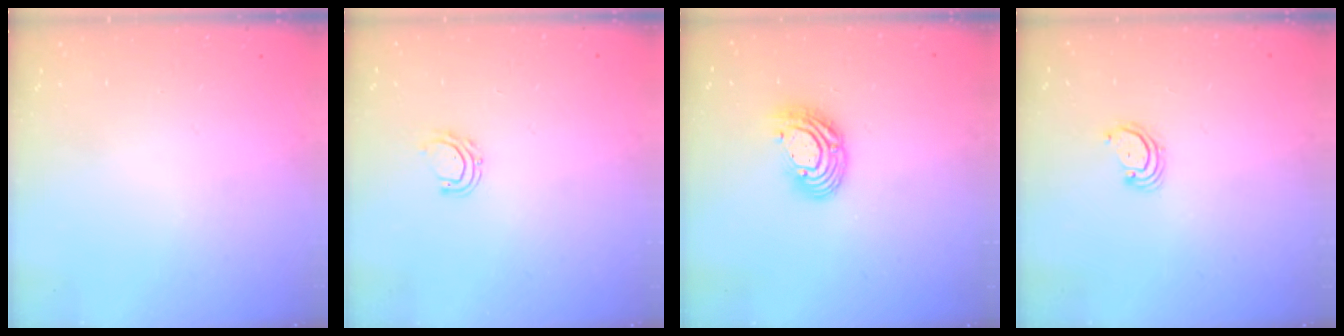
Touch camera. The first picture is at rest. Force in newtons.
{"total": 5.3, "press": 5.2, "slide": 1.0}
{"total": 9.9, "press": 9.9, "slide": 0.8}
{"total": 2.8, "press": 2.8, "slide": 0.2}